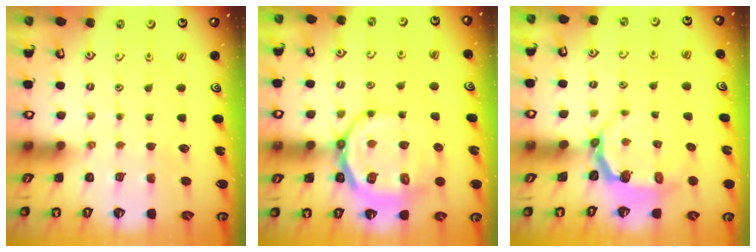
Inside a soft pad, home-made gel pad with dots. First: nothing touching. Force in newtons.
{"total": 15.0, "press": 14.8, "slide": 2.7}
{"total": 4.1, "press": 3.0, "slide": 2.9}